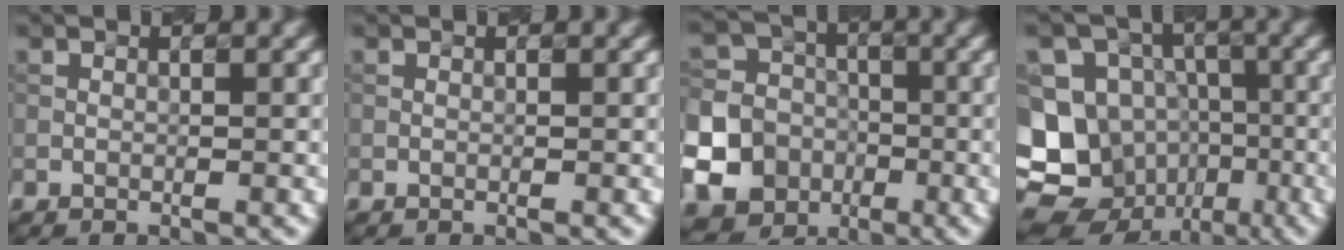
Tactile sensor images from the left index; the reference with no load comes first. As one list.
[{"total": 0.0}, {"total": 19.1, "force": [-6.9, 17.5, 3.4], "torque": [-0.120, -0.053, -0.136]}, {"total": 15.7, "force": [-5.5, 13.6, 5.4], "torque": [-0.142, -0.019, -0.091]}]